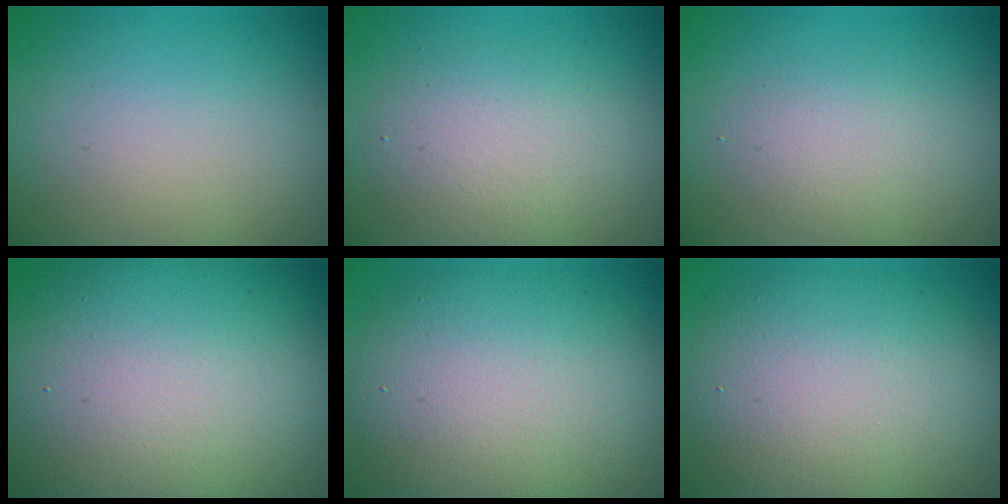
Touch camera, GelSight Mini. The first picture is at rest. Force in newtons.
{"total": 4.0, "press": 4.0, "slide": 0.3}
{"total": 2.0, "press": 2.0, "slide": 0.2}
{"total": 17.0, "press": 17.0, "slide": 1.0}
{"total": 9.4, "press": 9.4, "slide": 0.8}
{"total": 9.0, "press": 9.0, "slide": 1.0}